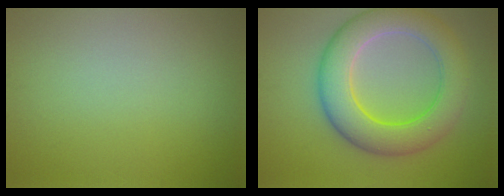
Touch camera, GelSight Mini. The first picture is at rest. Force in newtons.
{"total": 7.9, "press": 7.9, "slide": 0.1}